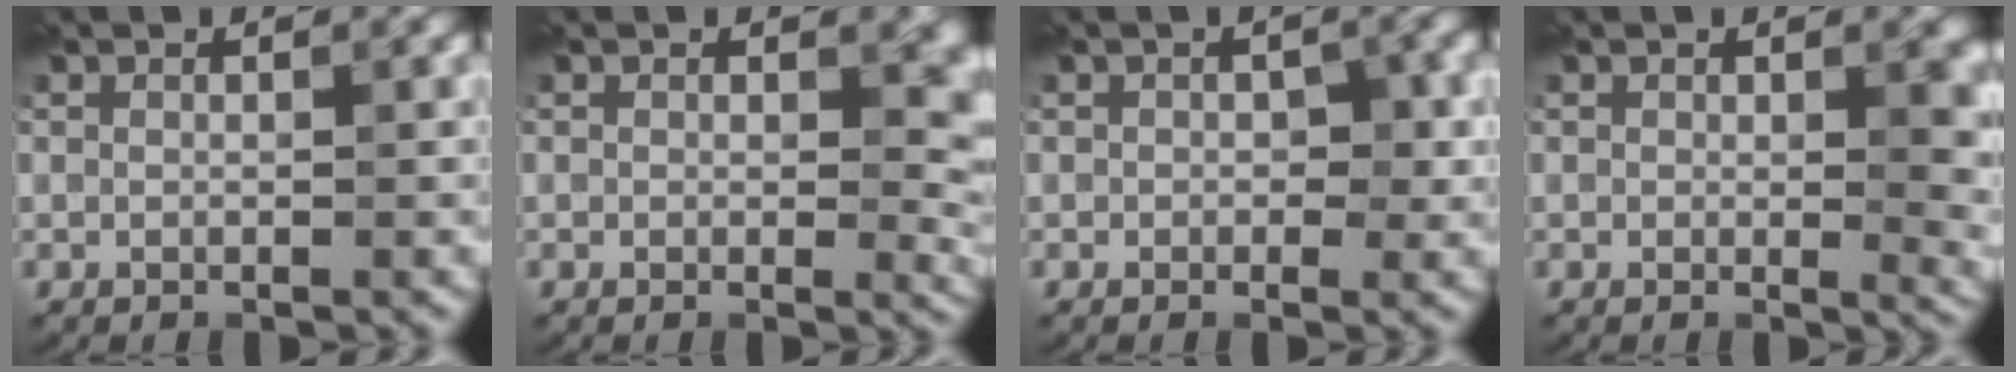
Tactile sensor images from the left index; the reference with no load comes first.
{"total": 4.2, "force": [0.9, 2.5, 3.3], "torque": [-0.025, -0.006, 0.009]}
{"total": 2.1, "force": [0.1, 1.4, 1.5], "torque": [-0.018, -0.002, -0.002]}
{"total": 4.6, "force": [0.7, 1.8, 4.2], "torque": [-0.036, -0.003, 0.011]}